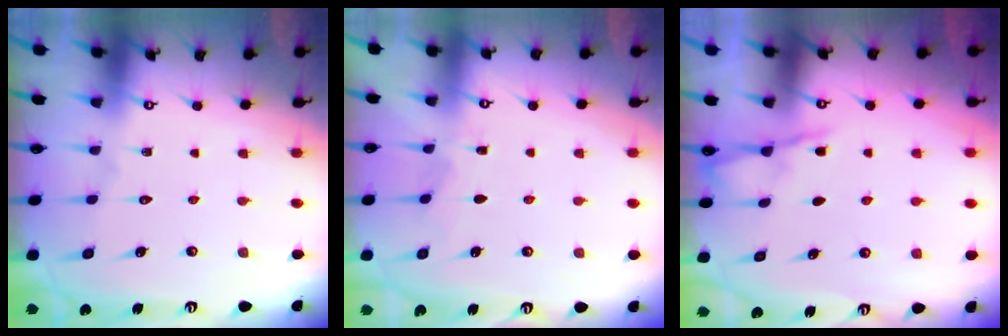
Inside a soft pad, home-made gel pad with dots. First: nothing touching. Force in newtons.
{"total": 3.5, "press": 3.4, "slide": 0.5}
{"total": 4.8, "press": 4.8, "slide": 0.4}